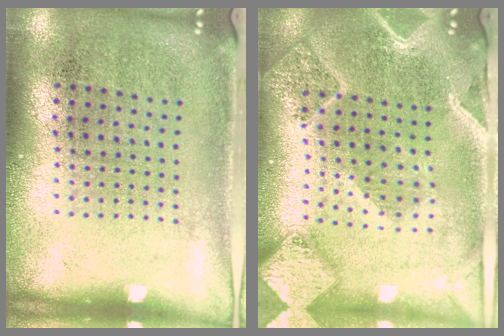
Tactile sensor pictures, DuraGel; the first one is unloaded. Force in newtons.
{"total": 2.9, "press": 2.5, "slide": 1.4}